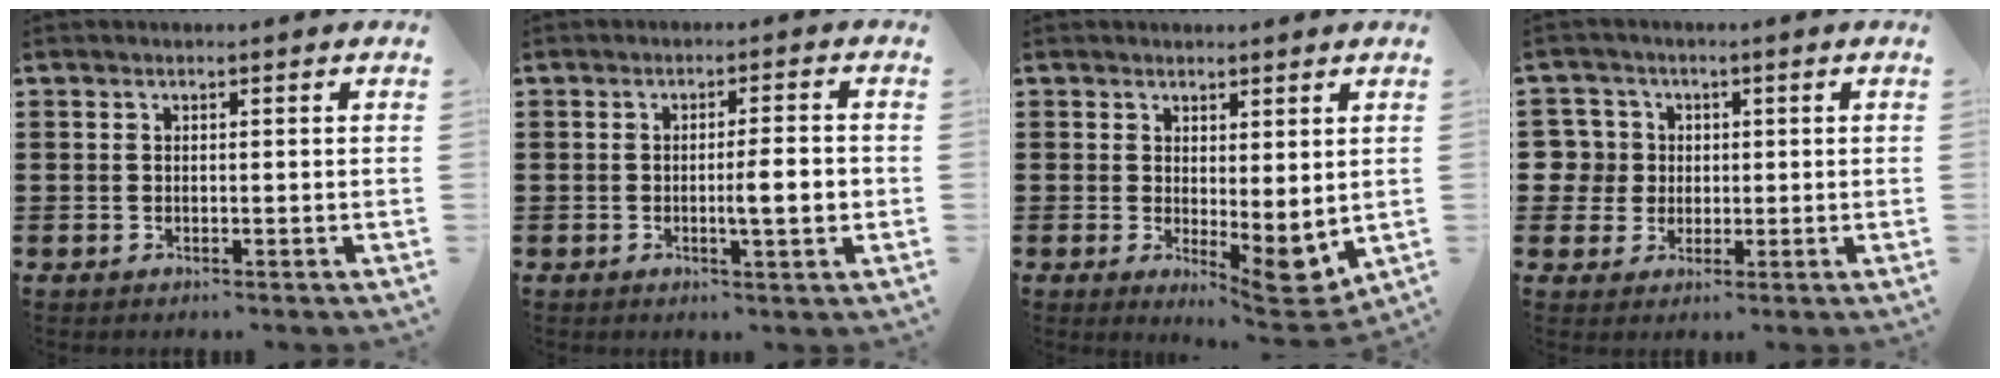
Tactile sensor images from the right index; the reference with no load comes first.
{"total": 5.0, "force": [-0.6, 0.5, 4.9], "torque": [-0.075, -0.005, -0.016]}
{"total": 3.6, "force": [0.6, 1.3, 3.4], "torque": [-0.049, -0.019, 0.011]}
{"total": 4.9, "force": [0.5, 4.8, 0.7], "torque": [-0.043, 0.013, 0.006]}